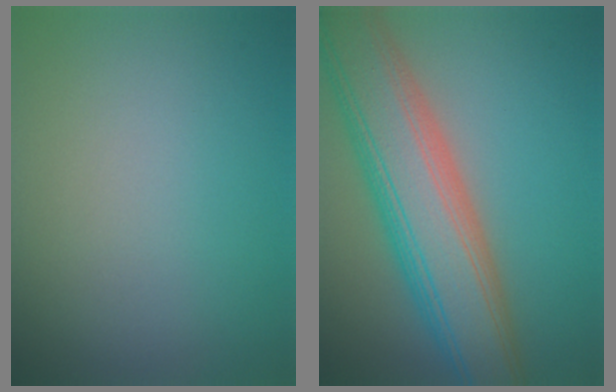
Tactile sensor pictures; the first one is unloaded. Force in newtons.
{"total": 9.9, "press": 9.9, "slide": 0.4}